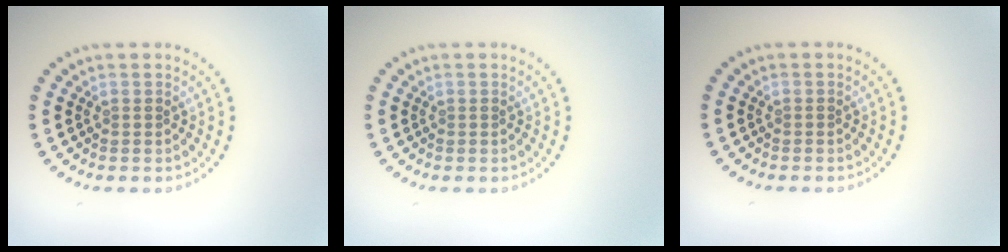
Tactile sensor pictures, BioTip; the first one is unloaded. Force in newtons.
{"total": 0.0}
{"total": 0.0}